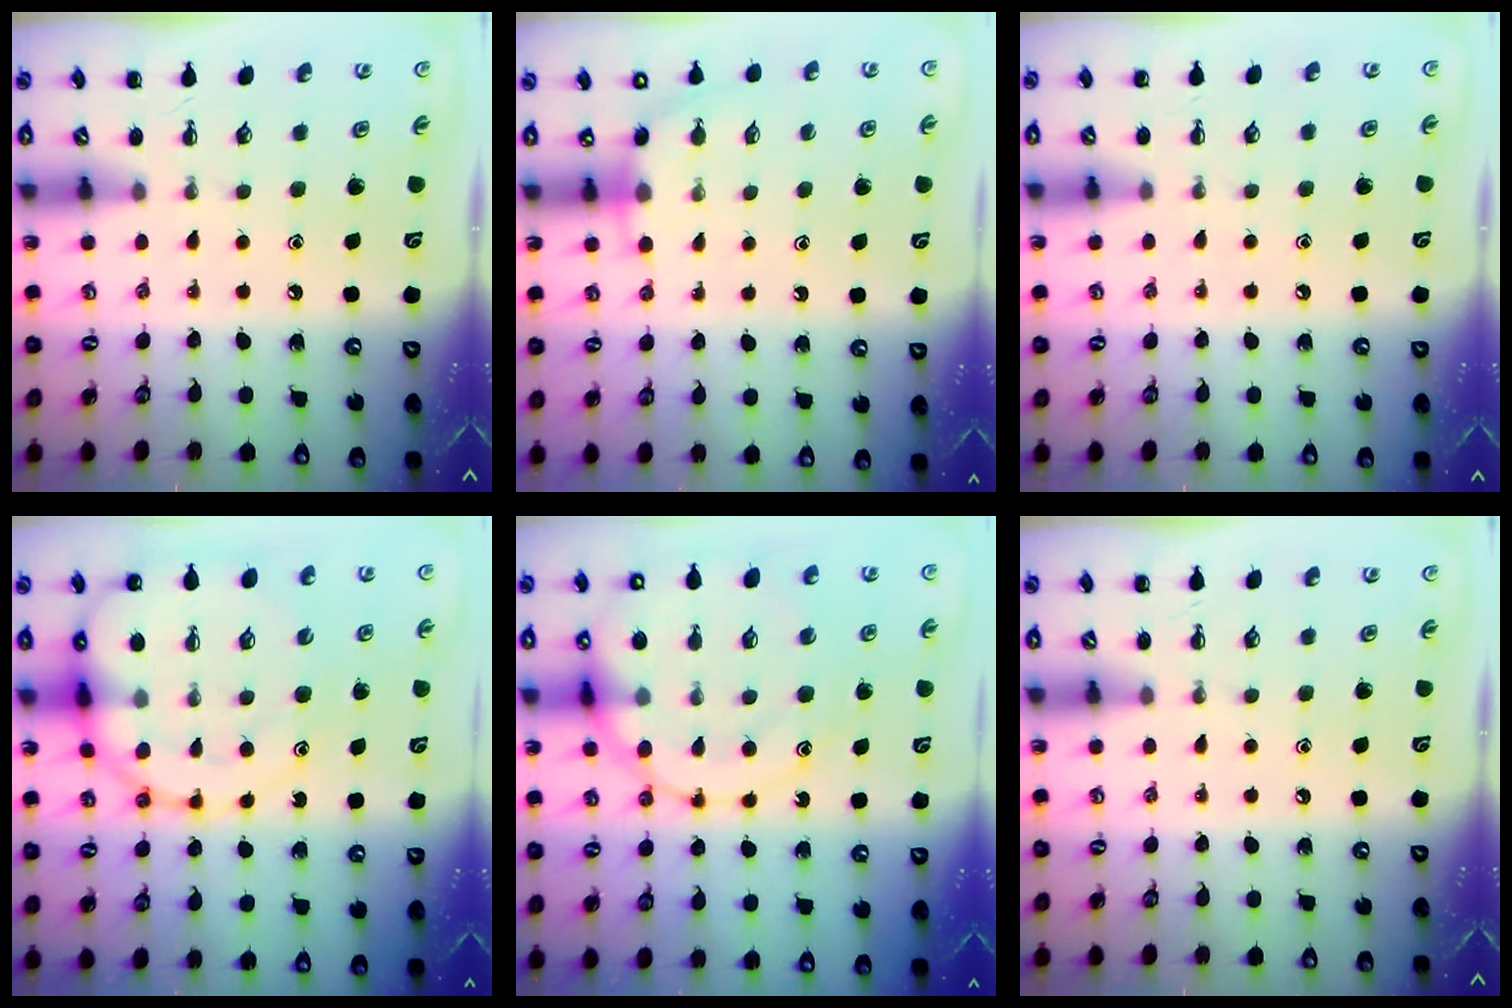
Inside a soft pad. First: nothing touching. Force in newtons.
{"total": 4.8, "press": 4.6, "slide": 1.2}
{"total": 3.5, "press": 3.3, "slide": 1.2}
{"total": 17.2, "press": 17.0, "slide": 3.1}
{"total": 19.5, "press": 19.3, "slide": 2.9}
{"total": 0.0}